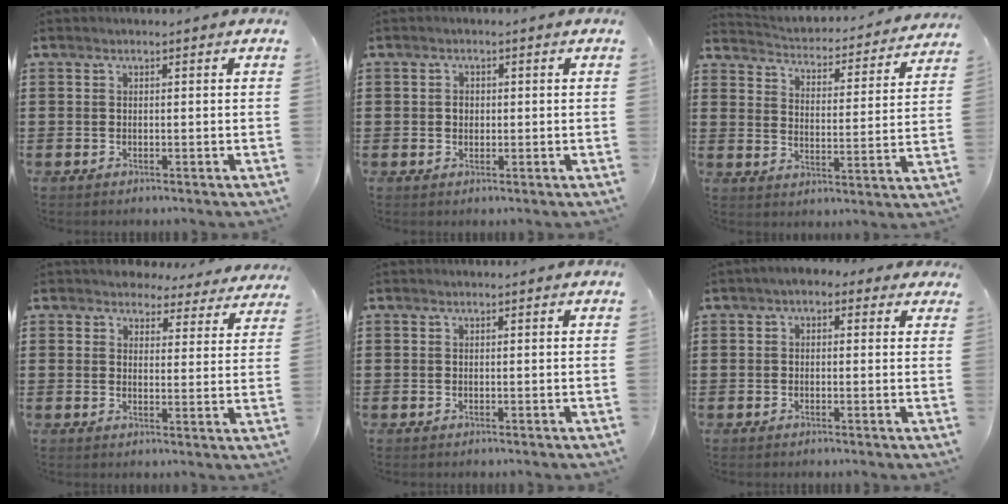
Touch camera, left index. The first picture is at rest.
{"total": 1.4, "force": [0.2, 1.1, 0.9], "torque": [-0.021, 0.008, 0.002]}
{"total": 2.7, "force": [2.7, 0.1, 0.0], "torque": [-0.022, -0.032, 0.038]}
{"total": 4.0, "force": [3.8, 1.2, 0.5], "torque": [-0.021, -0.017, 0.066]}
{"total": 0.0}
{"total": 1.5, "force": [-0.4, 1.1, 1.0], "torque": [-0.022, 0.008, -0.011]}